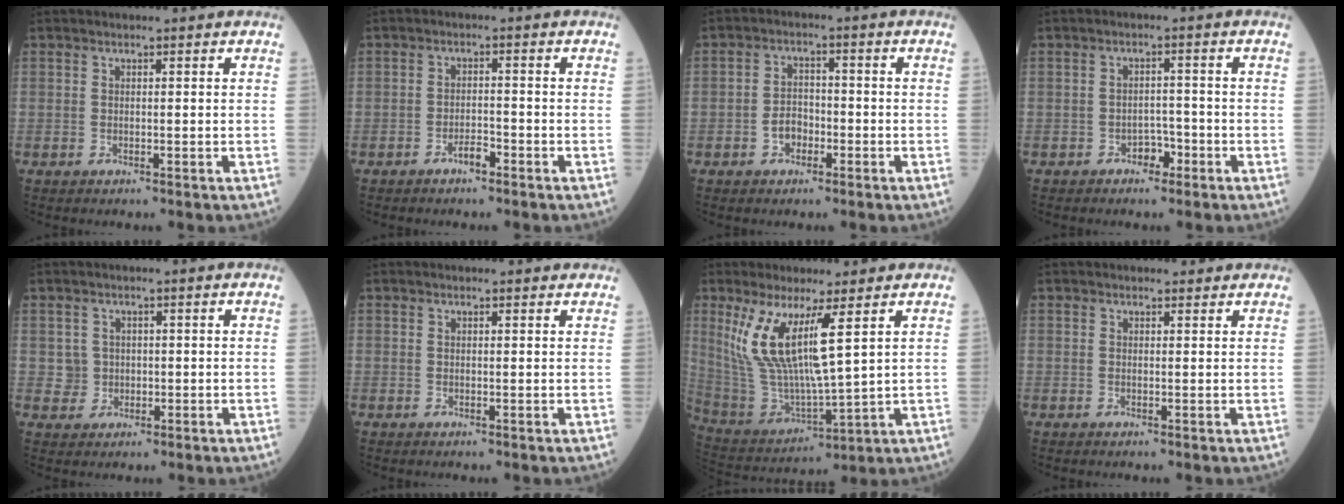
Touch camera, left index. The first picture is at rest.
{"total": 2.1, "force": [-1.5, 0.5, 1.4], "torque": [-0.024, 0.001, -0.027]}
{"total": 3.5, "force": [-1.5, 2.5, 2.1], "torque": [-0.040, 0.009, -0.028]}
{"total": 2.4, "force": [-1.5, 1.4, 1.2], "torque": [-0.013, 0.005, -0.024]}
{"total": 2.3, "force": [0.2, 2.3, 0.3], "torque": [-0.003, 0.004, 0.007]}
{"total": 1.6, "force": [1.5, 0.2, 0.5], "torque": [-0.015, 0.005, 0.013]}
{"total": 12.4, "force": [5.1, 1.6, 11.2], "torque": [-0.244, -0.012, 0.110]}
{"total": 1.5, "force": [1.3, 0.7, 0.1], "torque": [-0.004, 0.004, 0.012]}